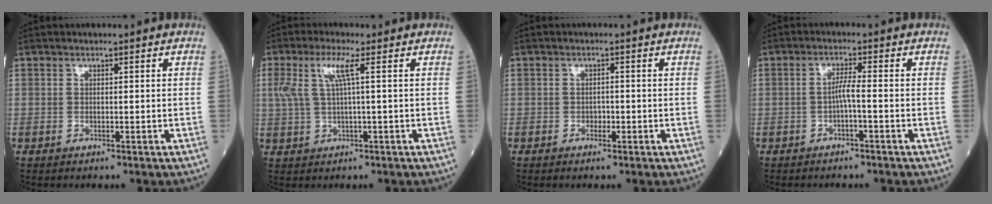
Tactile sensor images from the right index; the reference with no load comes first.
{"total": 4.7, "force": [1.6, 0.0, 4.4], "torque": [-0.102, 0.014, 0.037]}
{"total": 1.1, "force": [-0.4, 0.7, 0.7], "torque": [-0.011, 0.002, -0.006]}
{"total": 2.3, "force": [-0.7, -0.2, 2.1], "torque": [-0.038, 0.002, -0.016]}